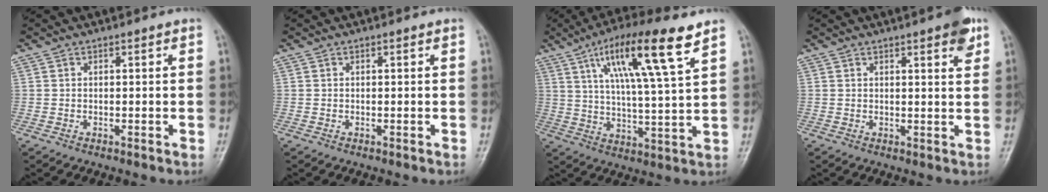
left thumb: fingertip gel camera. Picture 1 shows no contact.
{"total": 0.0}
{"total": 16.2, "force": [8.4, 2.2, 13.6], "torque": [-0.233, -0.025, 0.144]}
{"total": 4.5, "force": [2.6, 1.0, 3.5], "torque": [-0.039, -0.010, 0.029]}